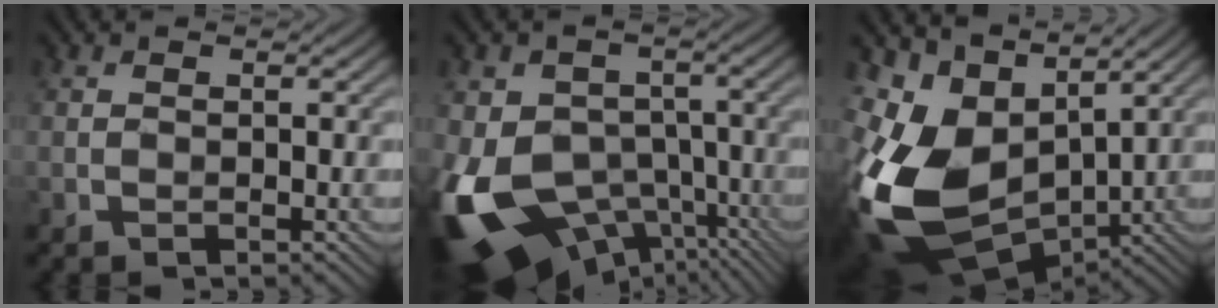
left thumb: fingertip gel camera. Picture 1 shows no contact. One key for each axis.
{"total": 17.6, "fx": -6.4, "fy": 12.6, "fz": 10.5, "tx": -0.241, "ty": -0.036, "tz": -0.082}
{"total": 14.9, "fx": 0.3, "fy": 10.0, "fz": 11.1, "tx": -0.286, "ty": -0.028, "tz": 0.018}